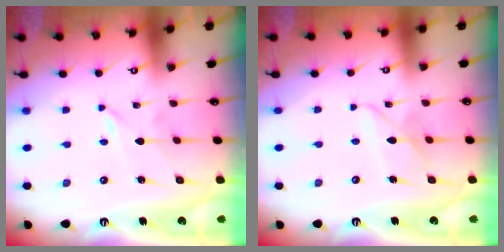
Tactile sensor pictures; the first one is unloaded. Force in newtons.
{"total": 7.3, "press": 7.3, "slide": 0.5}